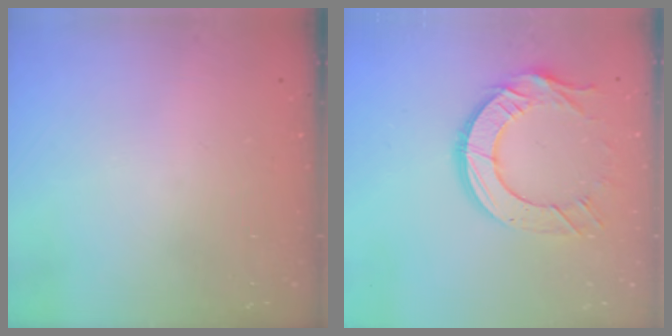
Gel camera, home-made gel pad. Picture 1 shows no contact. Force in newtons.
{"total": 12.8, "press": 12.7, "slide": 1.1}